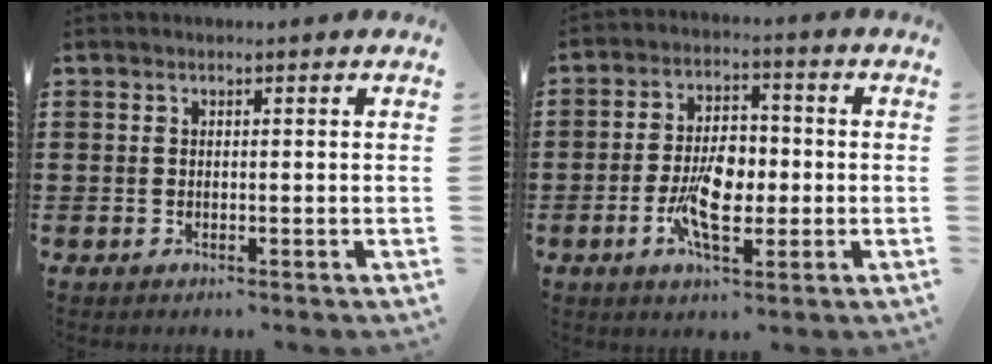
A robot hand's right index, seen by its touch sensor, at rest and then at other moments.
{"total": 8.2, "force": [-1.7, 4.3, 6.8], "torque": [-0.146, 0.006, -0.035]}